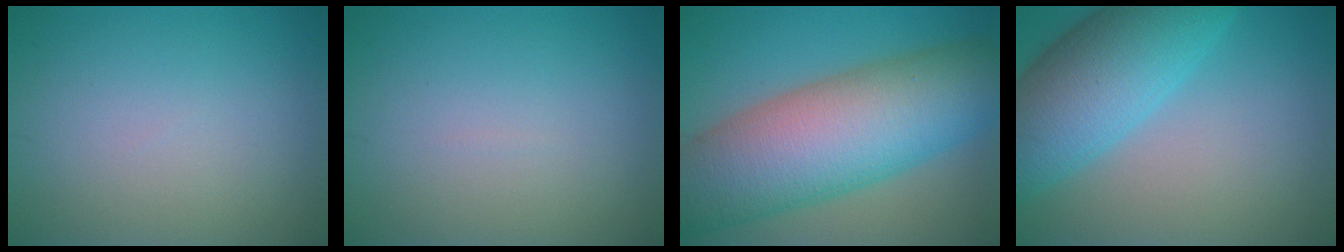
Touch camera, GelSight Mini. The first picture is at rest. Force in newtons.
{"total": 0.0}
{"total": 14.3, "press": 14.3, "slide": 0.2}
{"total": 9.4, "press": 9.4, "slide": 0.3}